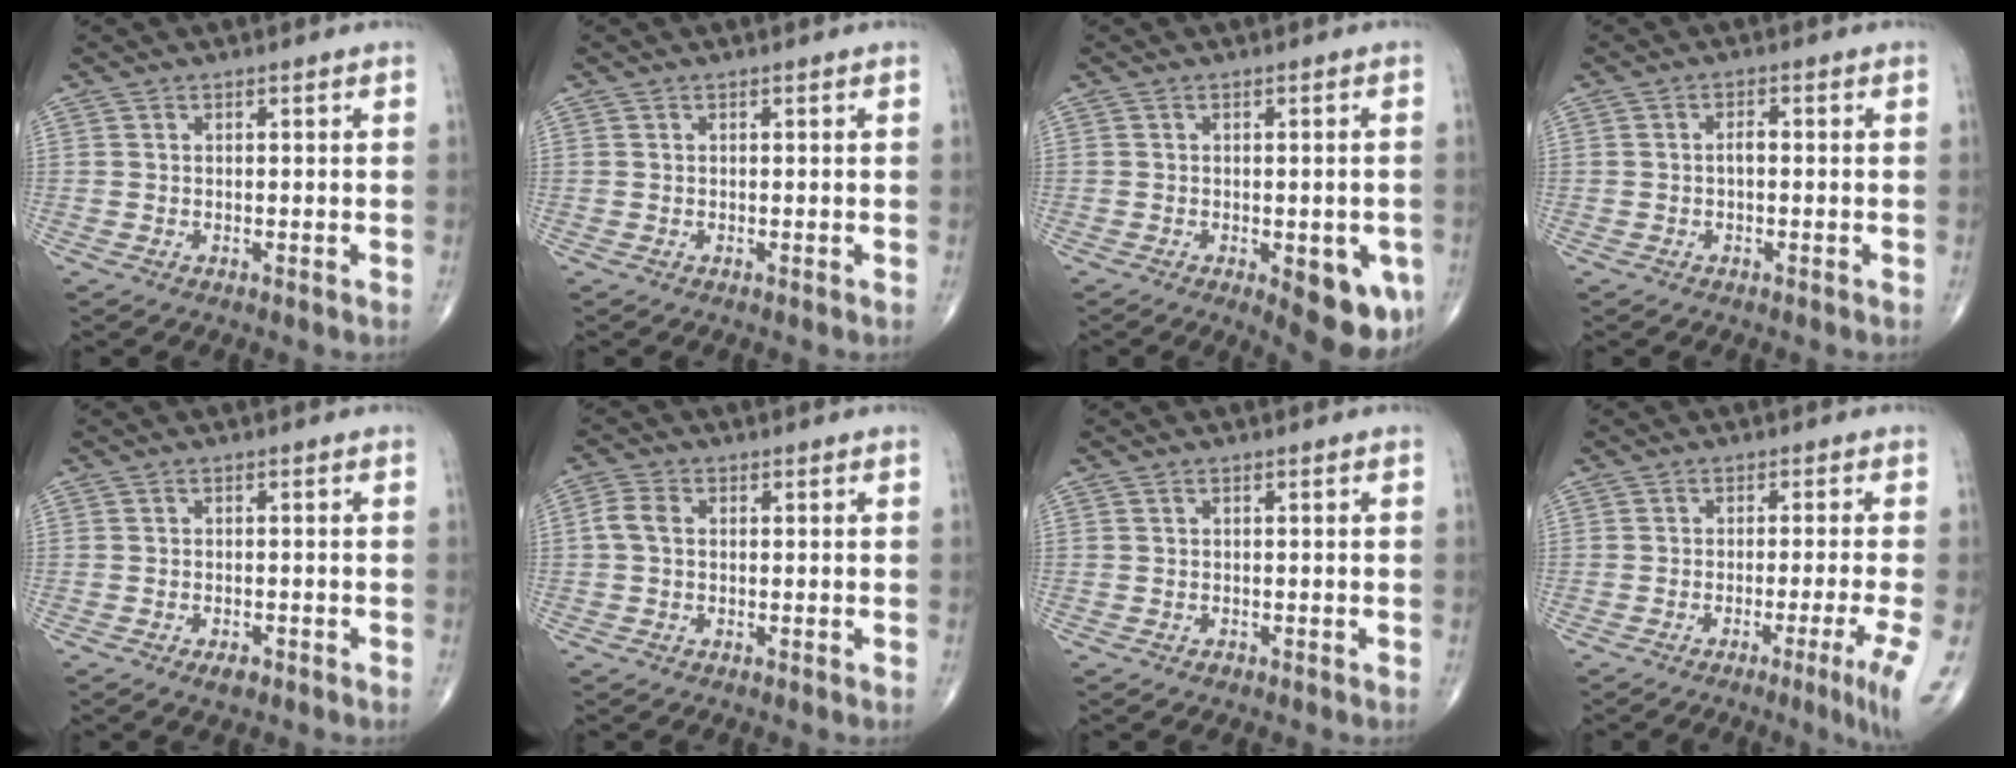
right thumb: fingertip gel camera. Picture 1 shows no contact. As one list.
[{"total": 0.0}, {"total": 11.0, "force": [-3.9, 4.5, 9.3], "torque": [-0.093, -0.007, -0.038]}, {"total": 1.5, "force": [-0.3, 0.8, 1.3], "torque": [-0.018, 0.006, -0.007]}, {"total": 2.0, "force": [-1.2, 0.8, 1.3], "torque": [-0.022, 0.002, -0.020]}, {"total": 3.2, "force": [0.1, 2.2, 2.3], "torque": [-0.053, 0.009, -0.003]}, {"total": 0.6, "force": [-0.4, 0.4, 0.2], "torque": [0.002, 0.001, -0.006]}, {"total": 6.8, "force": [-2.9, -1.0, 6.1], "torque": [-0.090, -0.010, -0.047]}]